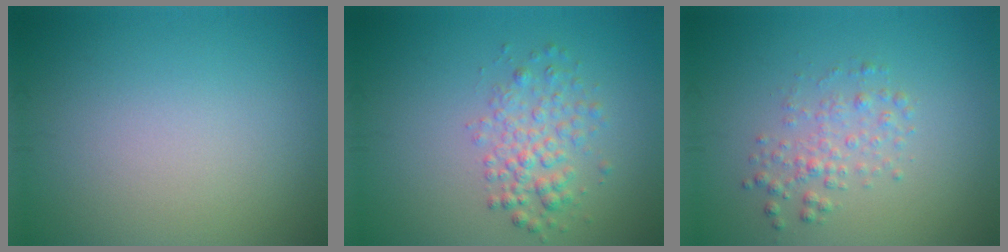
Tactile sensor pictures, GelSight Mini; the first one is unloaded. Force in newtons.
{"total": 2.8, "press": 2.8, "slide": 0.1}
{"total": 2.0, "press": 2.0, "slide": 0.1}